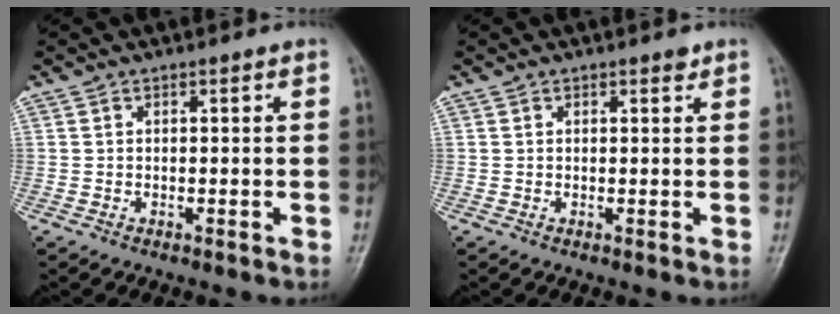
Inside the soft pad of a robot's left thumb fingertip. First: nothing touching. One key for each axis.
{"total": 1.0, "fx": 0.8, "fy": 0.5, "fz": 0.4, "tx": 0.000, "ty": -0.005, "tz": 0.008}